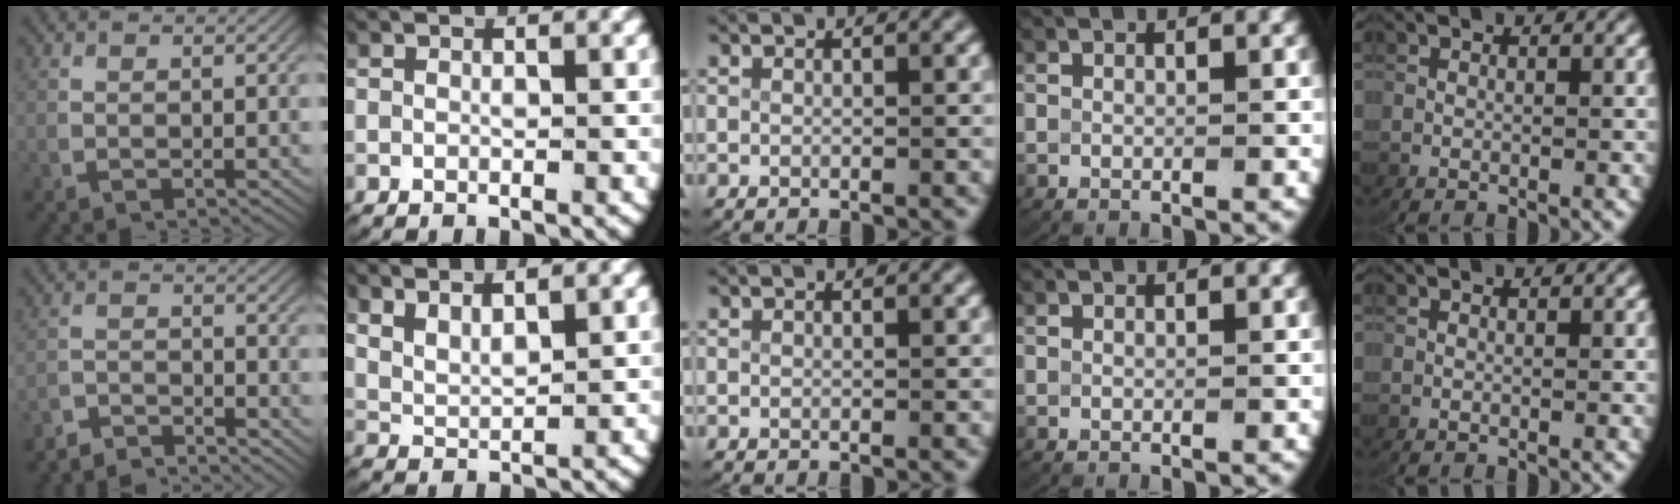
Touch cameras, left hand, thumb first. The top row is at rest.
{"thumb": {"total": 3.8, "force": [-3.8, 0.3, 0.1], "torque": [0.013, -0.008, -0.073]}, "index": {"total": 3.1, "force": [1.9, 1.9, 1.5], "torque": [-0.045, -0.007, 0.036]}}